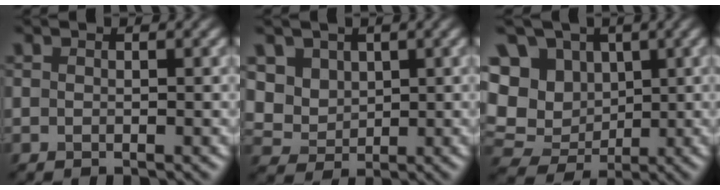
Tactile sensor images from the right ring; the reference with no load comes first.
{"total": 2.3, "force": [1.5, 1.8, -0.1], "torque": [-0.051, -0.006, 0.079]}
{"total": 10.0, "force": [3.3, 8.4, 4.1], "torque": [-0.129, 0.024, 0.078]}